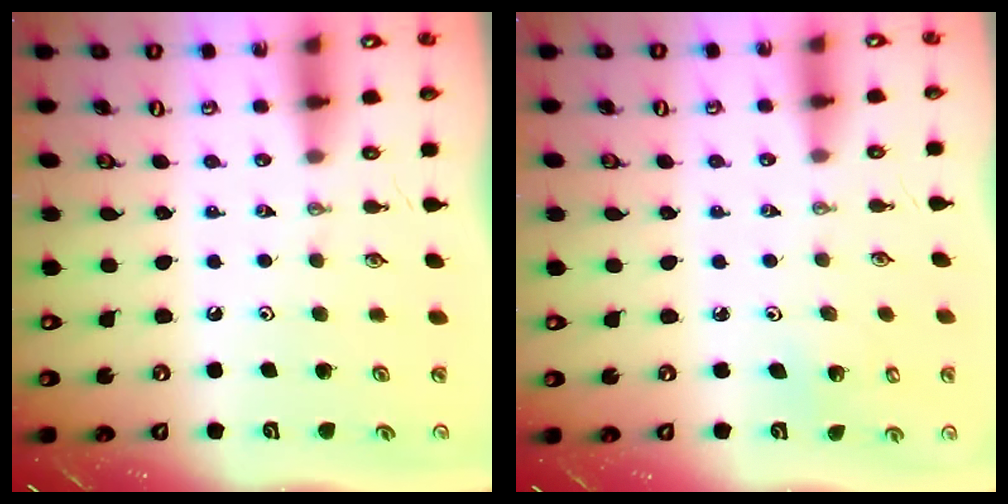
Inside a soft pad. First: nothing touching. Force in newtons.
{"total": 1.7, "press": 1.7, "slide": 0.1}